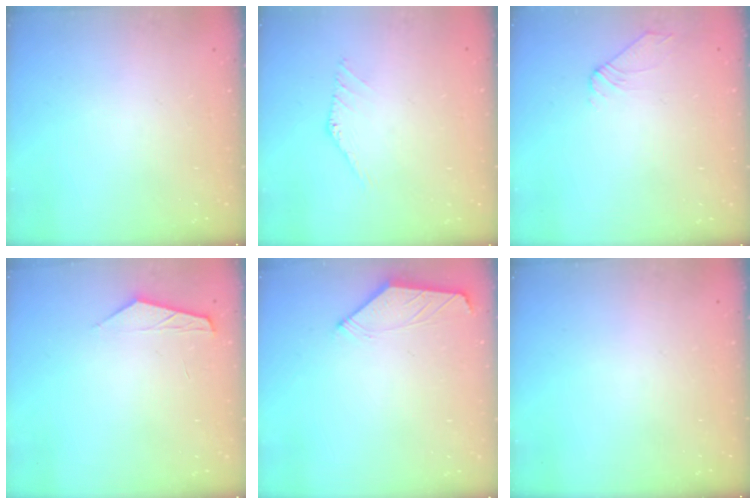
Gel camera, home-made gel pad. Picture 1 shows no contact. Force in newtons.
{"total": 1.2, "press": 1.2, "slide": 0.1}
{"total": 4.4, "press": 4.4, "slide": 0.7}
{"total": 3.4, "press": 3.4, "slide": 0.4}
{"total": 2.0, "press": 1.9, "slide": 0.5}
{"total": 0.0}